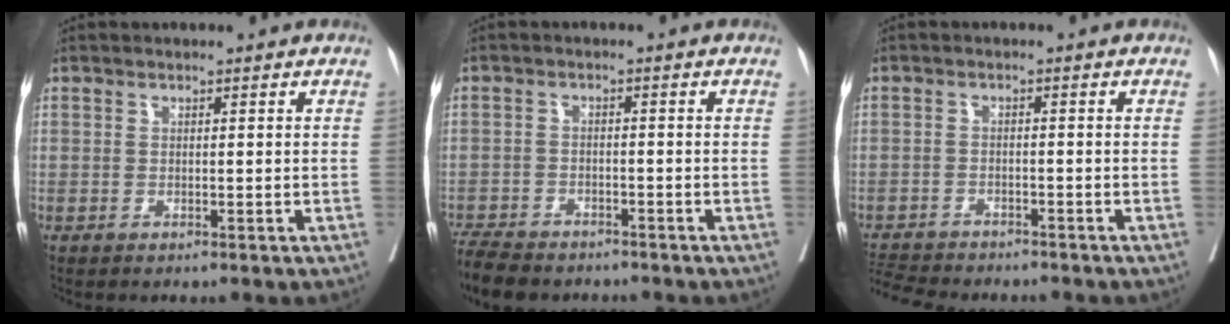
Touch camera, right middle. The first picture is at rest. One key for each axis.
{"total": 8.5, "fx": -7.4, "fy": 2.7, "fz": 3.1, "tx": -0.054, "ty": -0.013, "tz": -0.119}
{"total": 8.2, "fx": -7.7, "fy": 1.5, "fz": 2.3, "tx": -0.039, "ty": -0.007, "tz": -0.120}